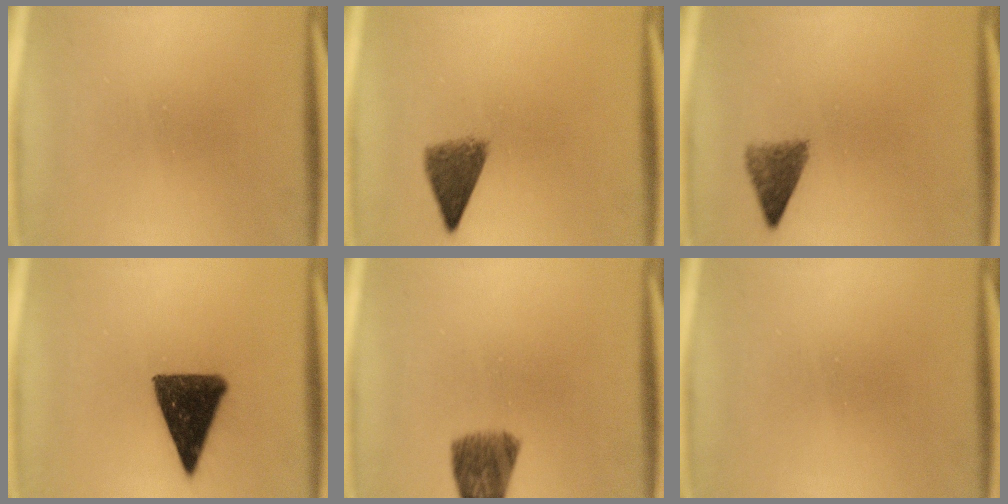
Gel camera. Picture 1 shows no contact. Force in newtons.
{"total": 5.1}
{"total": 3.9}
{"total": 11.5}
{"total": 7.5}
{"total": 0.0}